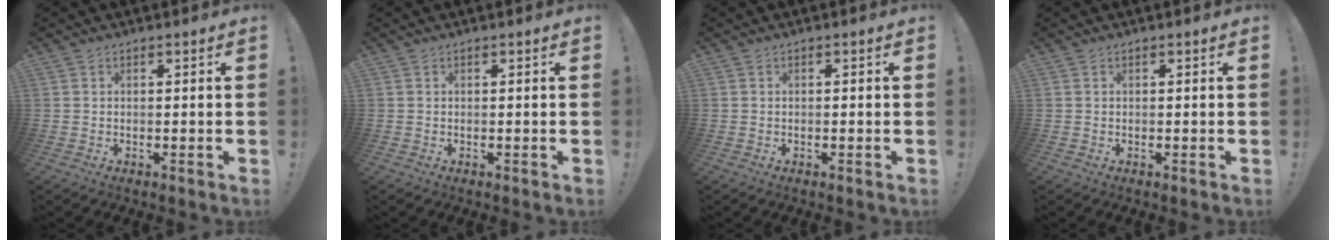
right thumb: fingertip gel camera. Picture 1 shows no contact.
{"total": 0.0}
{"total": 0.6, "force": [-0.3, 0.0, 0.4], "torque": [-0.007, -0.001, -0.006]}
{"total": 0.0}